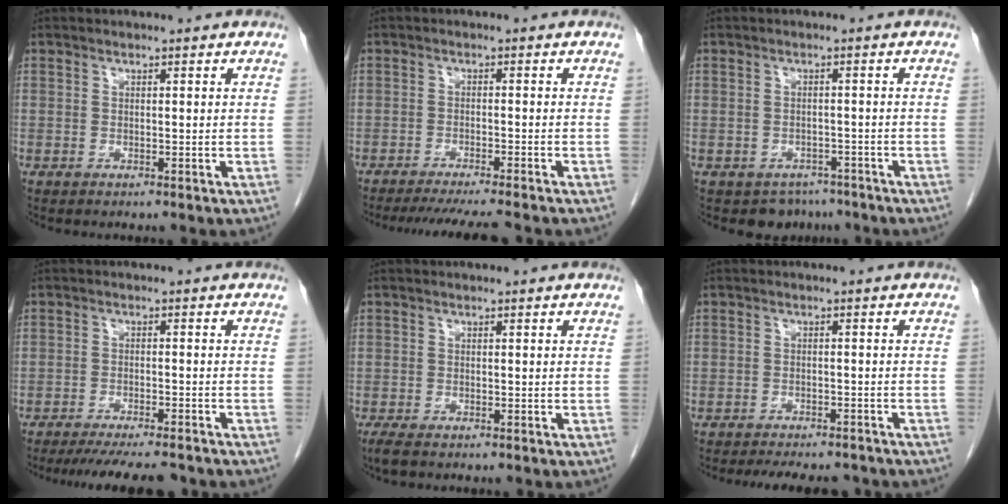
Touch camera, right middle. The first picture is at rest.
{"total": 9.8, "force": [-8.7, -0.2, 4.5], "torque": [-0.049, -0.021, -0.126]}
{"total": 3.8, "force": [-3.1, 2.2, -0.1], "torque": [0.007, 0.007, -0.041]}
{"total": 11.1, "force": [-9.9, 1.2, 4.9], "torque": [-0.064, -0.016, -0.135]}
{"total": 2.5, "force": [-1.9, 0.7, 1.5], "torque": [-0.032, -0.009, -0.030]}
{"total": 9.8, "force": [-8.8, 2.6, 3.4], "torque": [-0.052, 0.000, -0.109]}